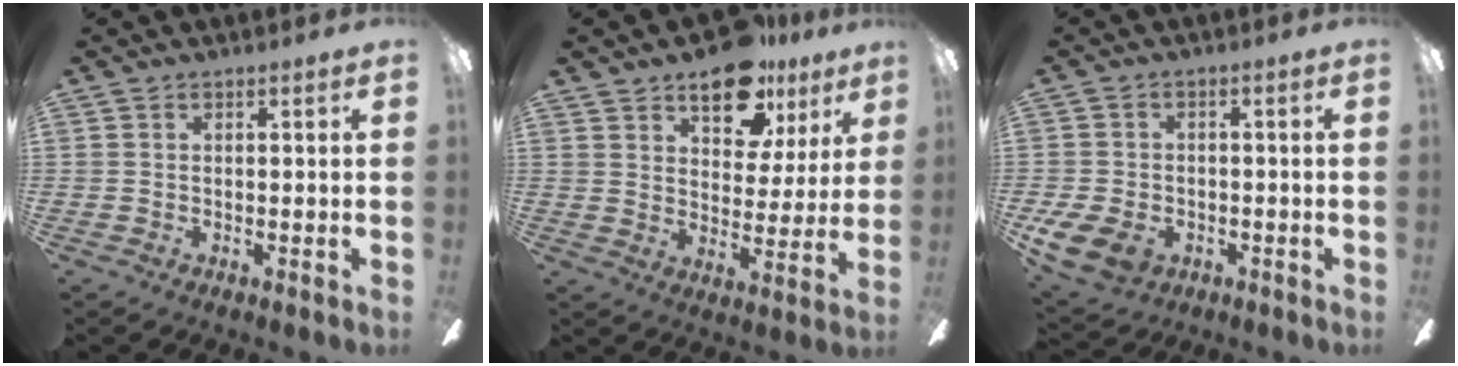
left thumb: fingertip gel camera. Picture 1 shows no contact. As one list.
[{"total": 13.7, "force": [9.8, 7.2, 6.3], "torque": [-0.085, -0.052, 0.174]}, {"total": 7.2, "force": [-3.2, 5.2, 3.8], "torque": [-0.099, 0.015, -0.059]}]